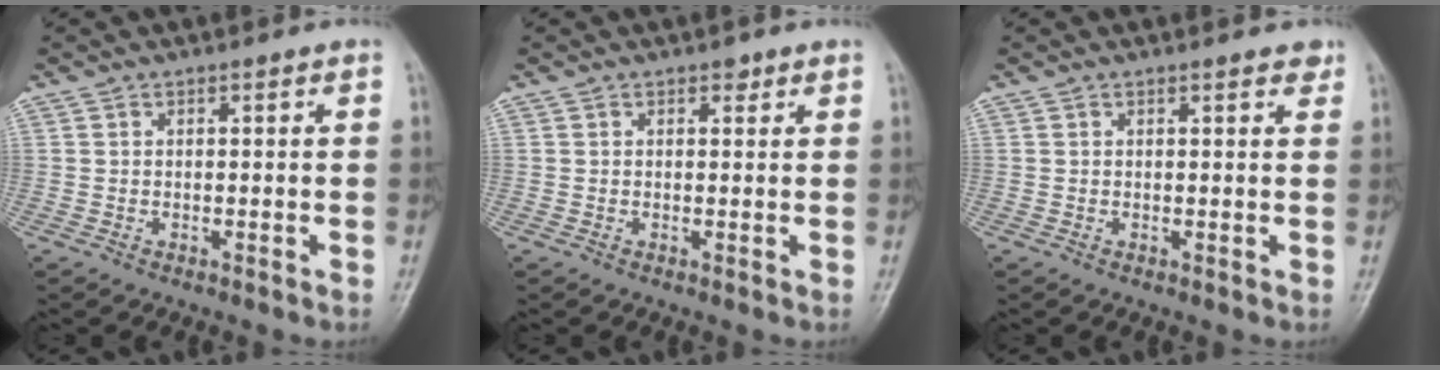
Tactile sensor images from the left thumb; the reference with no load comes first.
{"total": 1.4, "force": [0.9, 0.8, 0.7], "torque": [-0.001, -0.003, 0.009]}
{"total": 1.9, "force": [1.4, 0.7, 1.1], "torque": [-0.005, -0.003, 0.014]}